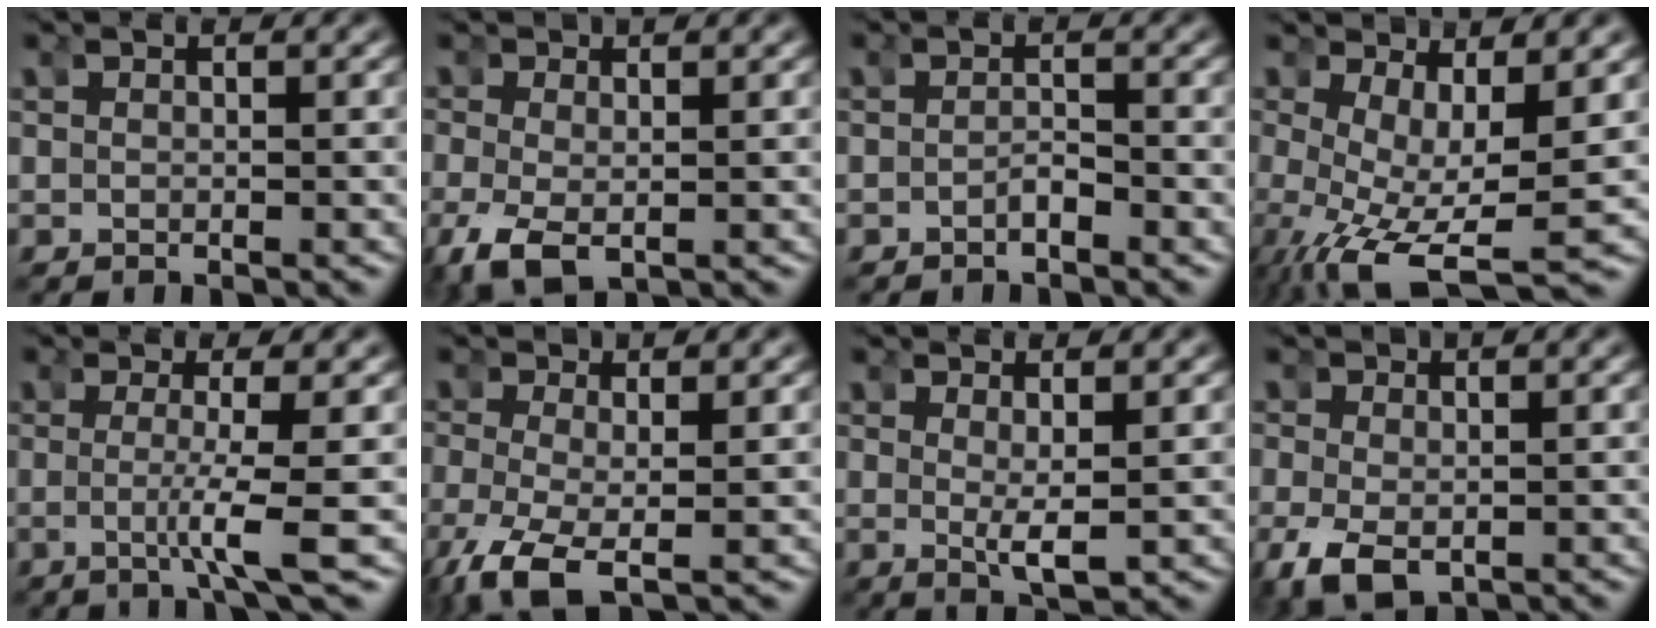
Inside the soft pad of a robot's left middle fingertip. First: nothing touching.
{"total": 4.6, "force": [-2.1, 2.8, 3.1], "torque": [-0.085, -0.038, -0.017]}
{"total": 1.2, "force": [-1.2, 0.2, 0.4], "torque": [-0.010, -0.006, -0.018]}
{"total": 7.5, "force": [-3.5, 3.4, 5.6], "torque": [-0.124, -0.060, -0.027]}
{"total": 3.4, "force": [-0.7, -0.8, 3.3], "torque": [-0.067, -0.015, -0.009]}
{"total": 5.8, "force": [-3.5, 2.9, 3.6], "torque": [-0.102, -0.048, -0.037]}
{"total": 2.5, "force": [0.2, 0.3, 2.5], "torque": [-0.050, -0.019, 0.013]}
{"total": 5.1, "force": [-2.3, 3.4, 3.1], "torque": [-0.082, -0.040, -0.018]}